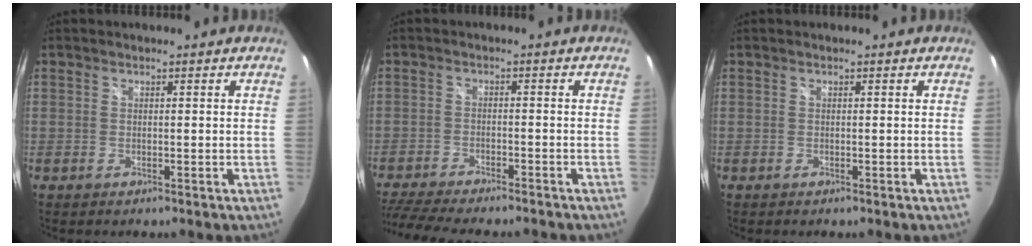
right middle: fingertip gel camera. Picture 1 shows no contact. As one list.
[{"total": 13.0, "force": [-11.3, 2.0, 6.1], "torque": [-0.140, -0.026, -0.183]}, {"total": 0.0}]